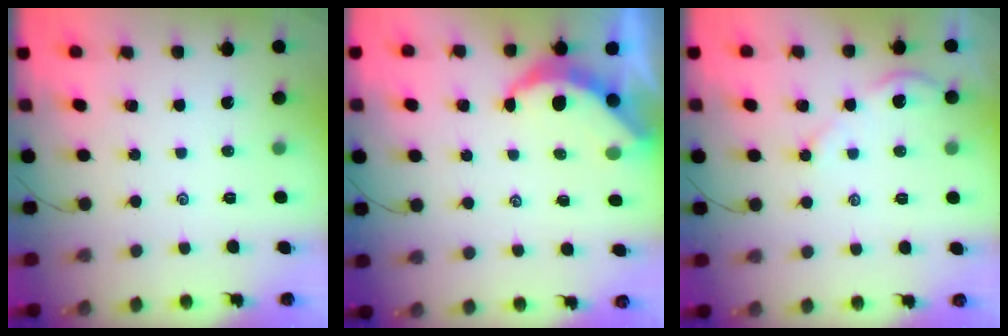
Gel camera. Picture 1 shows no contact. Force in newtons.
{"total": 6.5, "press": 6.5, "slide": 0.5}
{"total": 4.0, "press": 4.0, "slide": 0.4}